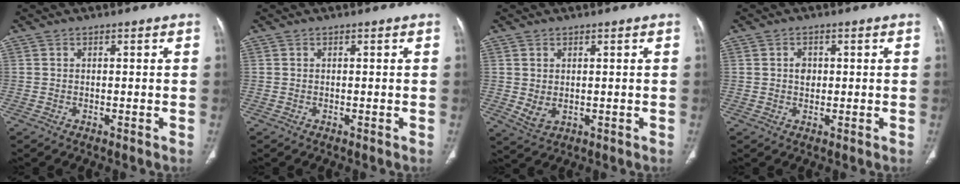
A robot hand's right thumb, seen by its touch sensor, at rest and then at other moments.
{"total": 0.0}
{"total": 3.1, "force": [0.2, 2.2, 2.2], "torque": [-0.041, -0.008, 0.017]}
{"total": 2.3, "force": [0.3, 1.8, 1.5], "torque": [-0.015, 0.001, 0.006]}